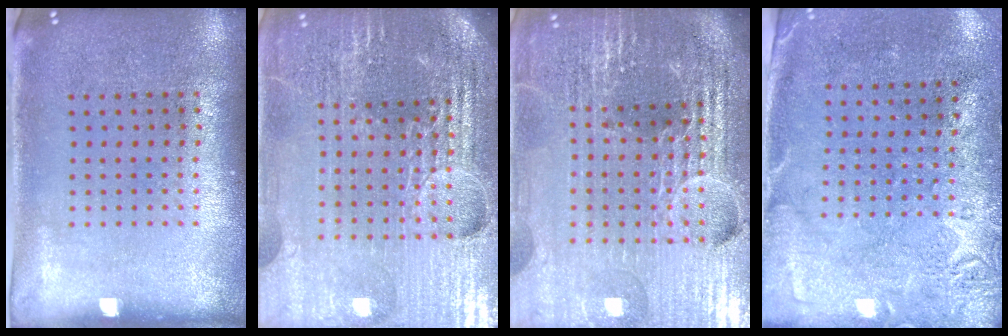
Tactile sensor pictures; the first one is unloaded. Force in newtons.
{"total": 6.0, "press": 5.4, "slide": 2.6}
{"total": 6.5, "press": 5.7, "slide": 3.2}
{"total": 2.8, "press": 2.2, "slide": 1.7}